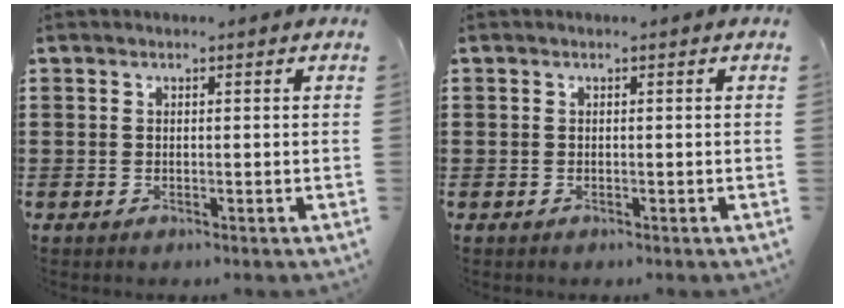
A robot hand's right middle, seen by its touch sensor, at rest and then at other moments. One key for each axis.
{"total": 0.0}